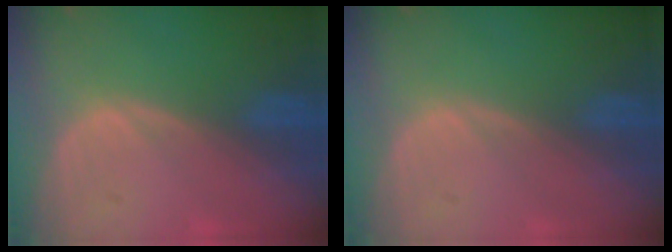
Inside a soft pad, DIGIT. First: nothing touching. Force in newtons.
{"total": 0.0}